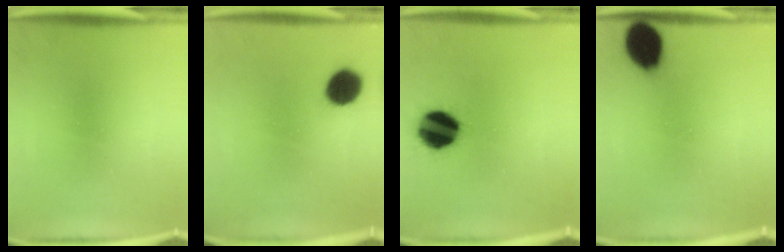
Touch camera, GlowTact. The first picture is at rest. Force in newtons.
{"total": 7.8}
{"total": 14.3}
{"total": 11.9}